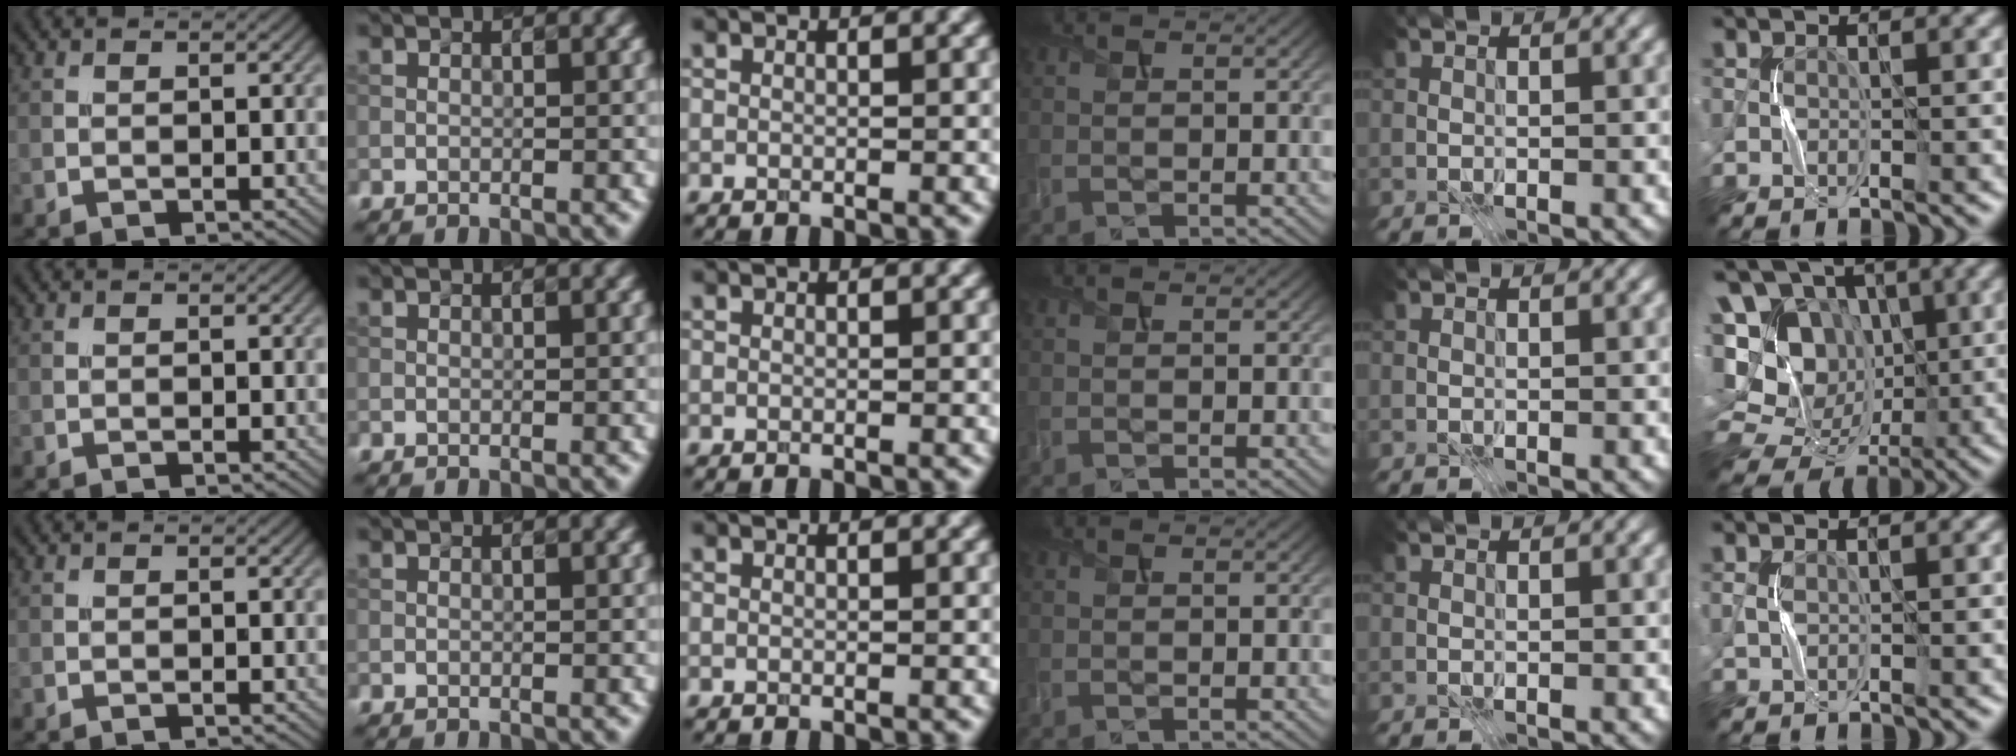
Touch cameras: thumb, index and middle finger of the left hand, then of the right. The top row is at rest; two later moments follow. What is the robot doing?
{"motion": "press", "object": "stapler"}